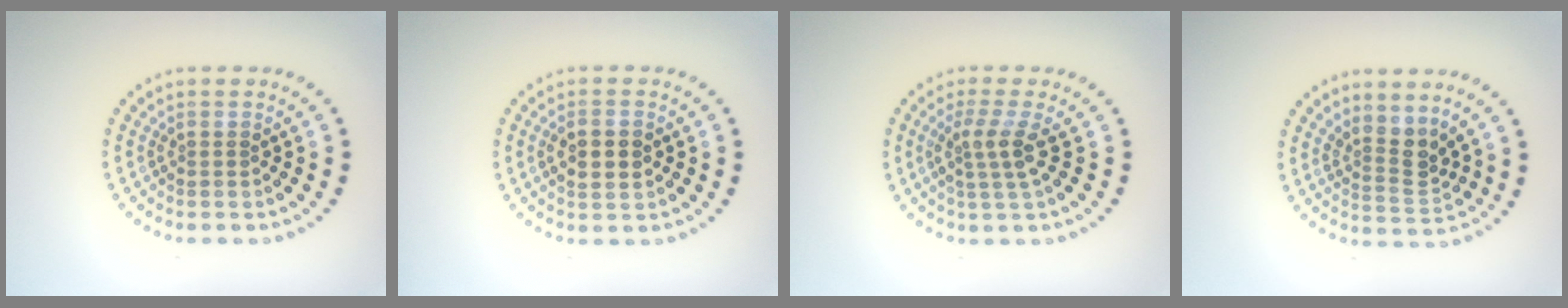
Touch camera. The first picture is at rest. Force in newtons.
{"total": 2.7, "press": 2.6, "slide": 0.3}
{"total": 2.6, "press": 1.9, "slide": 1.7}
{"total": 2.8, "press": 2.1, "slide": 1.9}